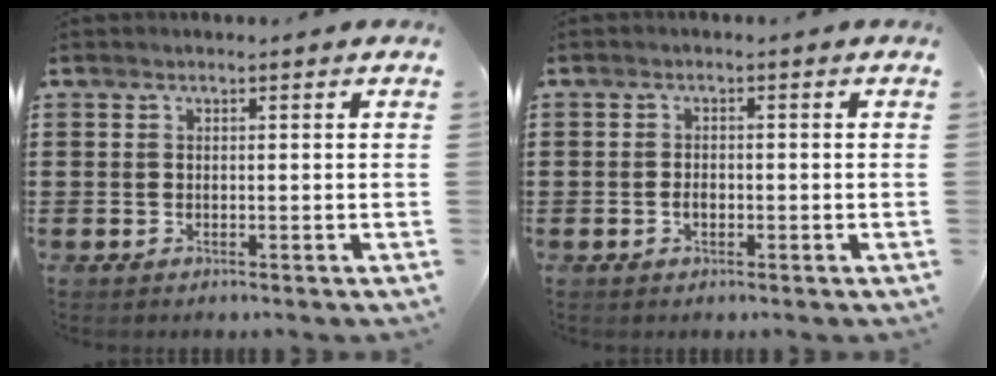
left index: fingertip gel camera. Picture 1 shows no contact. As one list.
[{"total": 1.4, "force": [-0.5, 0.7, 1.1], "torque": [-0.024, 0.002, -0.009]}]